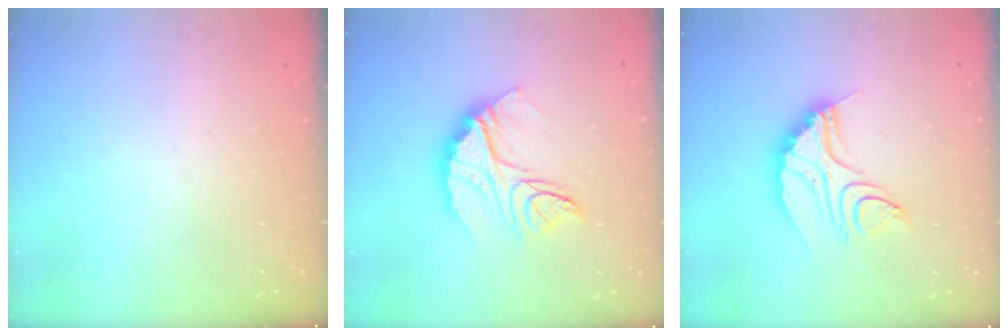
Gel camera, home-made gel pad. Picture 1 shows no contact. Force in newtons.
{"total": 12.3, "press": 12.3, "slide": 1.0}
{"total": 10.8, "press": 10.8, "slide": 0.8}